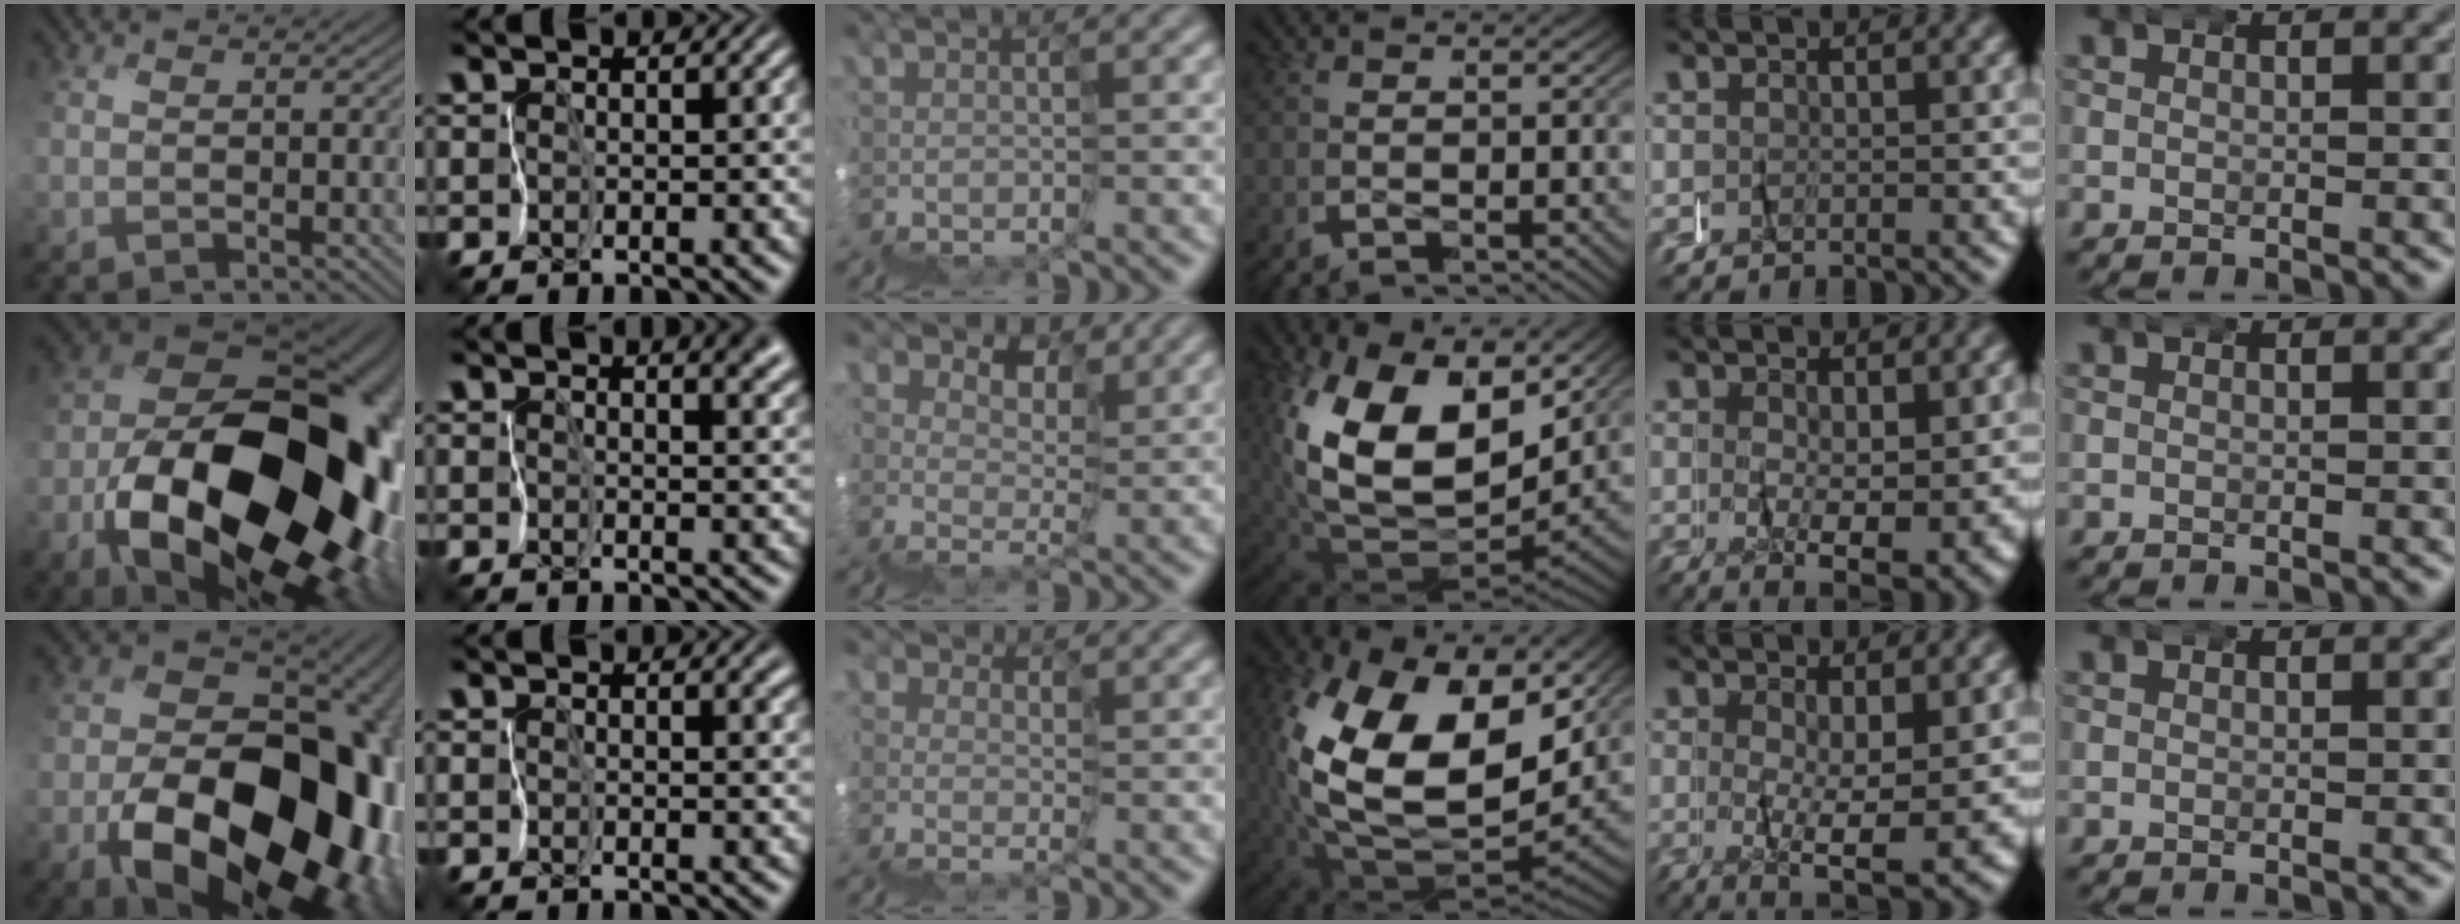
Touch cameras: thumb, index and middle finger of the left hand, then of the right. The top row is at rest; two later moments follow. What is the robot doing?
{"motion": "wrap", "object": "masking tape"}